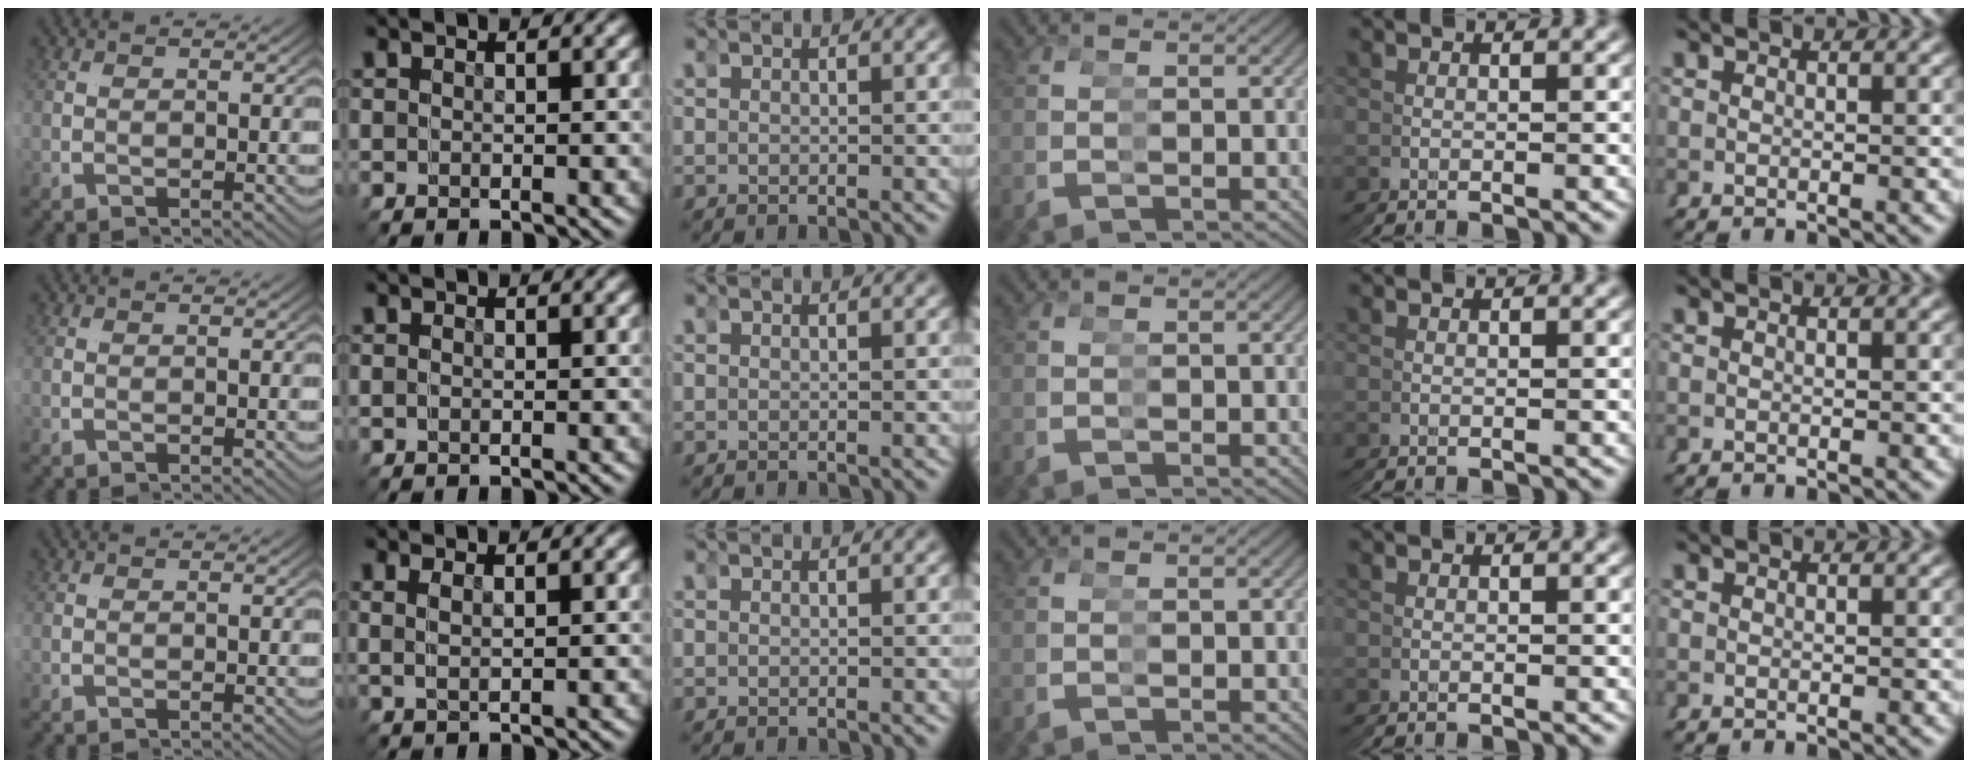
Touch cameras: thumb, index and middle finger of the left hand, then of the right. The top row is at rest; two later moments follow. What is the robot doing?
{"motion": "grasp_and_lifting", "object": "hoodie"}